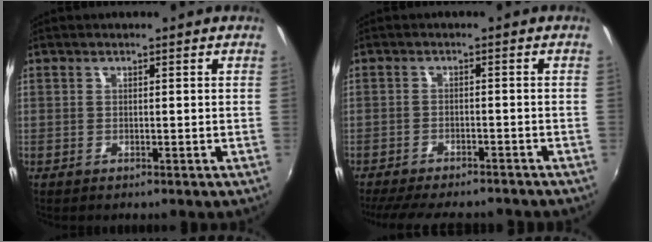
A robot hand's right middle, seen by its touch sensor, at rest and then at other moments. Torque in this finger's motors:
{"motor_torque": [1.05, -1.09, 0.18, 0.05]}